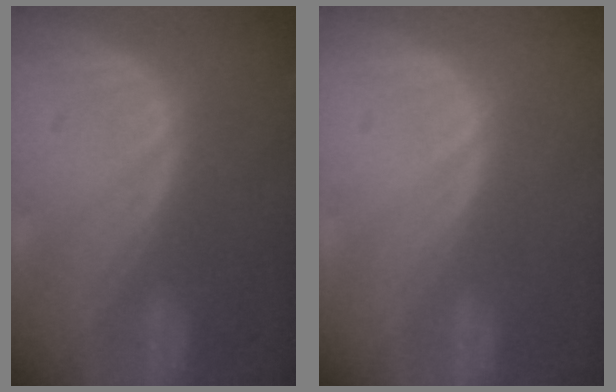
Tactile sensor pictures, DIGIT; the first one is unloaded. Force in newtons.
{"total": 0.0}